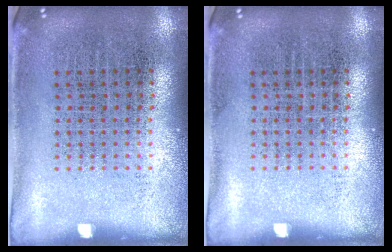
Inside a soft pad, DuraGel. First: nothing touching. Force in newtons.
{"total": 0.0}